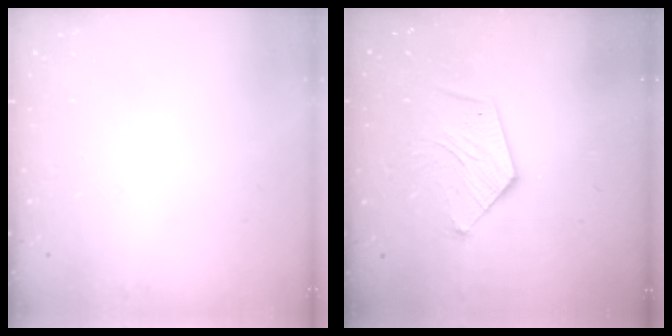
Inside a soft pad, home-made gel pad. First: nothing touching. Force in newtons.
{"total": 10.7, "press": 10.7, "slide": 1.1}